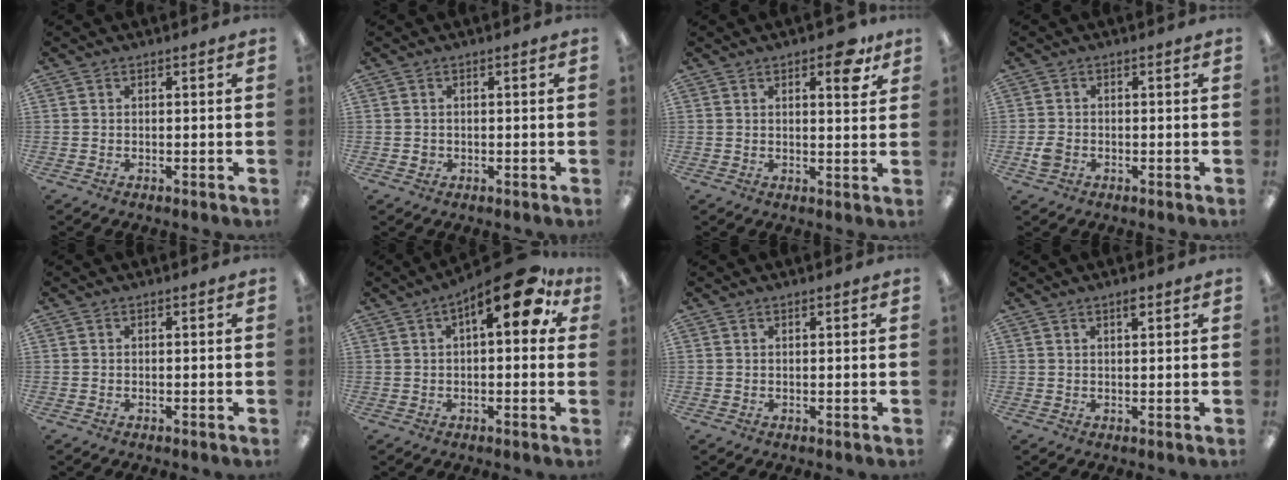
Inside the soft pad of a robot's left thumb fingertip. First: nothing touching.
{"total": 1.2, "force": [-0.2, 1.1, 0.4], "torque": [-0.010, 0.004, -0.005]}
{"total": 7.7, "force": [4.6, 3.0, 5.4], "torque": [-0.062, -0.022, 0.070]}
{"total": 2.6, "force": [-0.9, 2.0, 1.4], "torque": [-0.024, 0.005, -0.016]}
{"total": 0.0}
{"total": 14.7, "force": [6.6, 5.5, 11.9], "torque": [-0.158, -0.025, 0.098]}
{"total": 0.8, "force": [0.6, 0.2, 0.5], "torque": [-0.011, 0.001, 0.010]}
{"total": 2.3, "force": [1.6, 0.5, 1.5], "torque": [-0.025, -0.001, 0.026]}